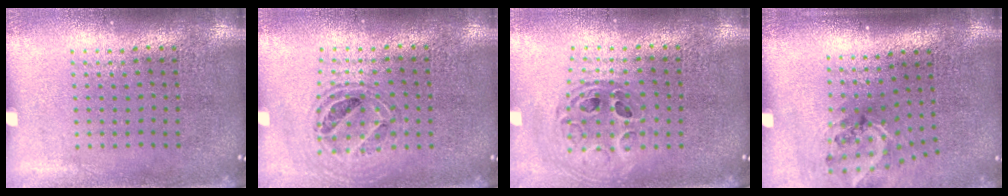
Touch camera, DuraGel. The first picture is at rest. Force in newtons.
{"total": 0.8, "press": 0.8, "slide": 0.1}
{"total": 0.7, "press": 0.7, "slide": 0.1}
{"total": 1.3, "press": 1.1, "slide": 0.7}